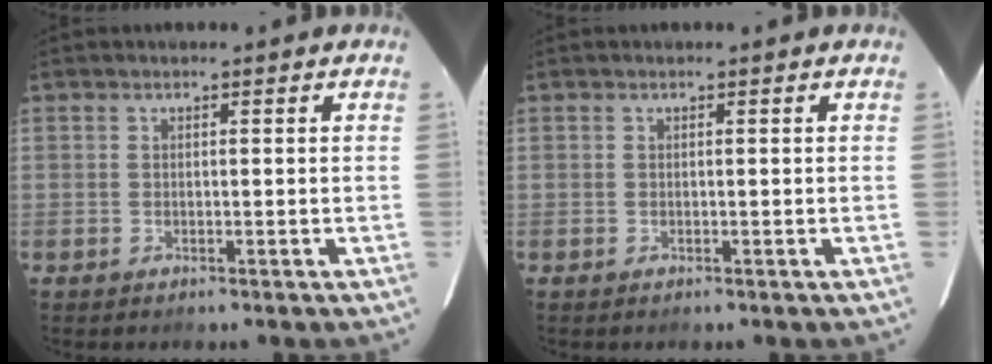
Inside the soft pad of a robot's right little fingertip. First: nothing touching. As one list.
[{"total": 0.0}]